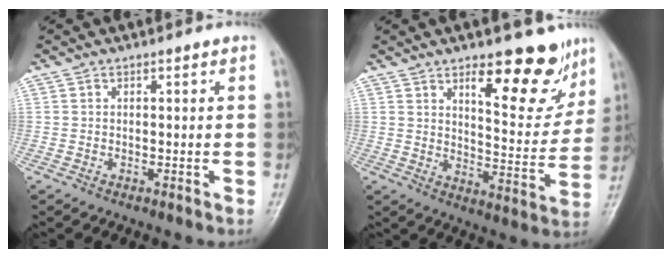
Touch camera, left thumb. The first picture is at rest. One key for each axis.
{"total": 14.3, "fx": 9.0, "fy": 5.3, "fz": 9.7, "tx": -0.085, "ty": -0.063, "tz": 0.133}